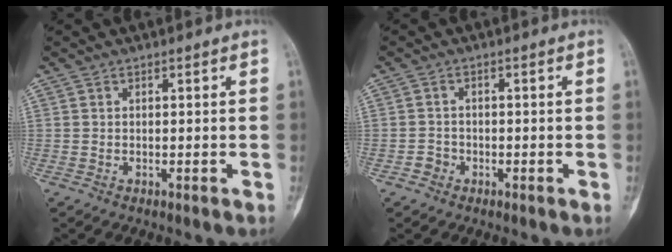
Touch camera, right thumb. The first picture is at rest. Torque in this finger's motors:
{"motor_torque": [0.37, -0.09, 0.44, -0.23, 0.13]}